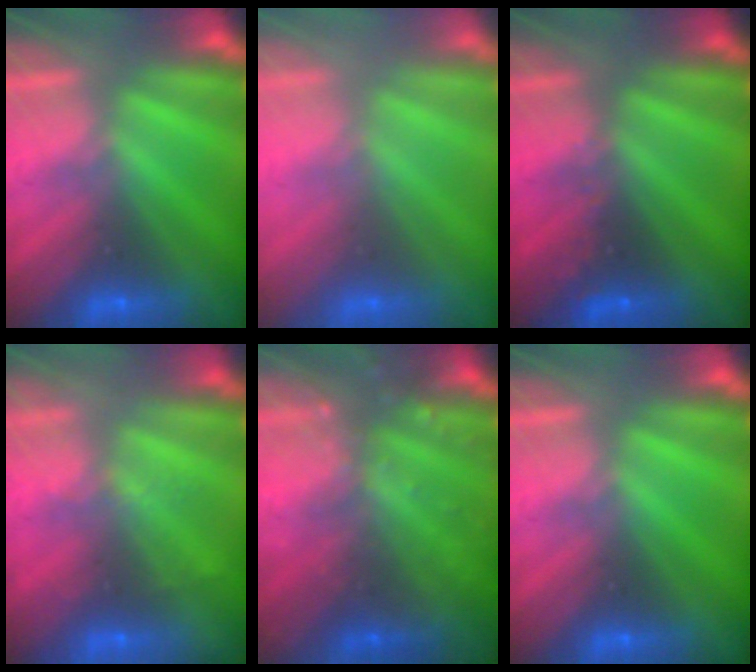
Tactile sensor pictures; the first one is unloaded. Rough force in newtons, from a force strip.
{"total": 2.5}
{"total": 2.4}
{"total": 2.0}
{"total": 8.3}
{"total": 0.0}